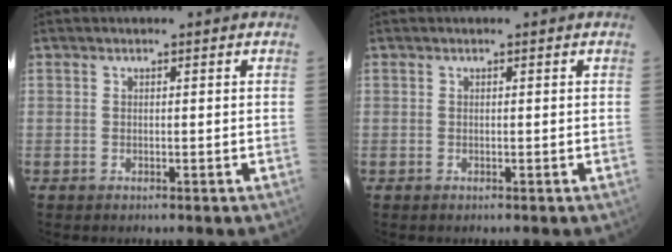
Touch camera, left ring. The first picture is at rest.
{"total": 0.0}